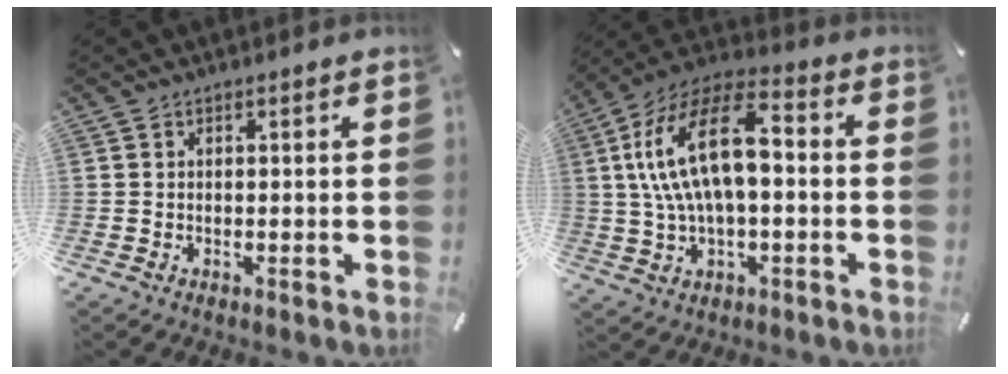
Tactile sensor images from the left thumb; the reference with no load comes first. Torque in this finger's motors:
{"motor_torque": [1.77, 3.24, 1.43, -0.21, 0.78]}